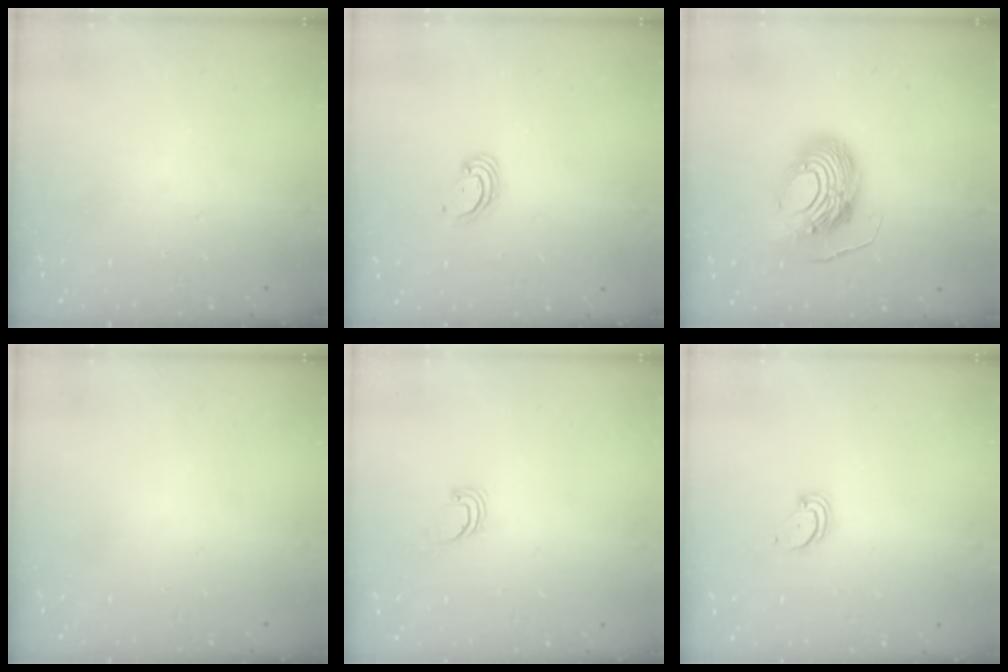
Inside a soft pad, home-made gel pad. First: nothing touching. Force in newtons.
{"total": 2.4, "press": 2.4, "slide": 0.2}
{"total": 12.4, "press": 12.3, "slide": 1.1}
{"total": 0.0}
{"total": 0.9, "press": 0.9, "slide": 0.0}
{"total": 2.0, "press": 2.0, "slide": 0.2}